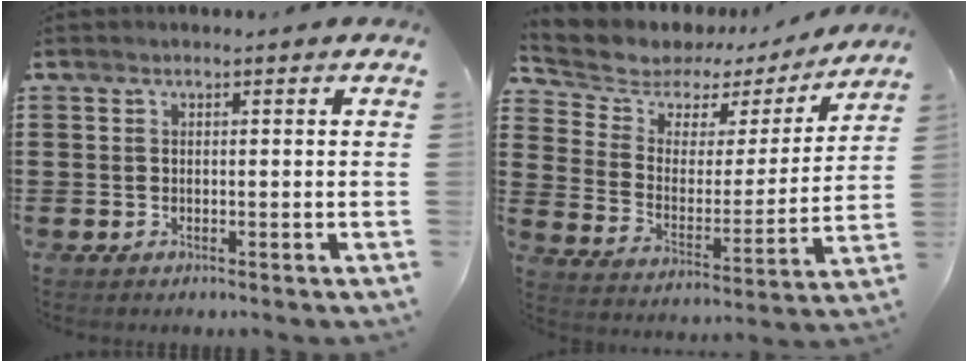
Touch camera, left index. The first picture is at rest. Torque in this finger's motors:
{"motor_torque": [0.72, -1.42, 0.77, 0.12]}